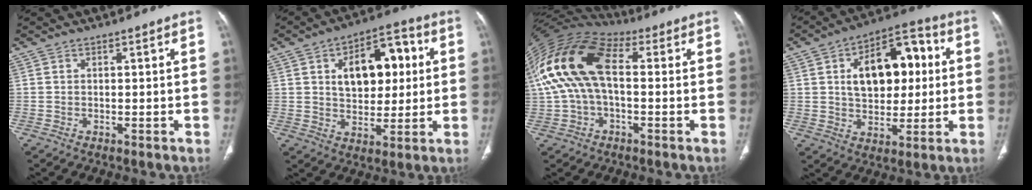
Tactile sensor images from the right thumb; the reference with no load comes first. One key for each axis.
{"total": 14.4, "fx": 3.3, "fy": 8.8, "fz": 11.0, "tx": -0.119, "ty": 0.012, "tz": 0.050}
{"total": 16.5, "fx": 1.6, "fy": 8.9, "fz": 13.8, "tx": -0.284, "ty": 0.042, "tz": 0.021}
{"total": 16.8, "fx": 3.2, "fy": 10.2, "fz": 13.0, "tx": -0.156, "ty": 0.018, "tz": 0.048}